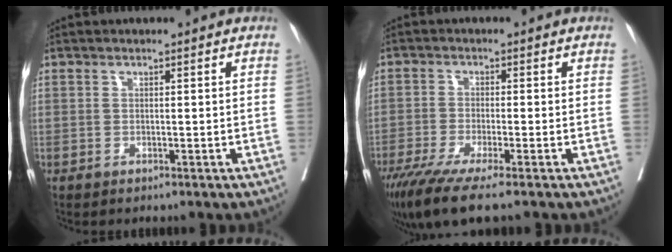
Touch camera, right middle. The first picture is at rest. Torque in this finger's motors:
{"motor_torque": [1.11, -1.03, 0.22, 0.10]}